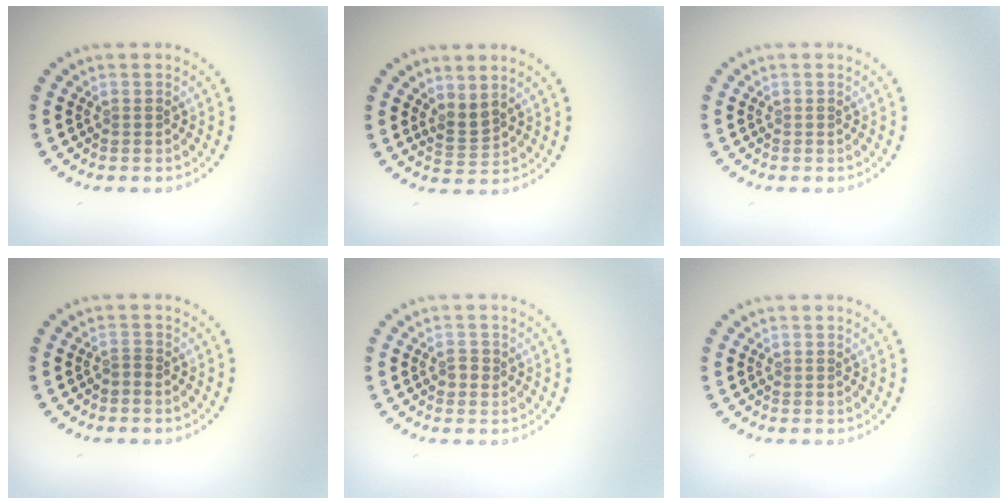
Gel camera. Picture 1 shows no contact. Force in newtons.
{"total": 1.9, "press": 1.4, "slide": 1.3}
{"total": 0.0}
{"total": 0.6, "press": 0.3, "slide": 0.5}
{"total": 1.1, "press": 1.1, "slide": 0.2}
{"total": 0.0}